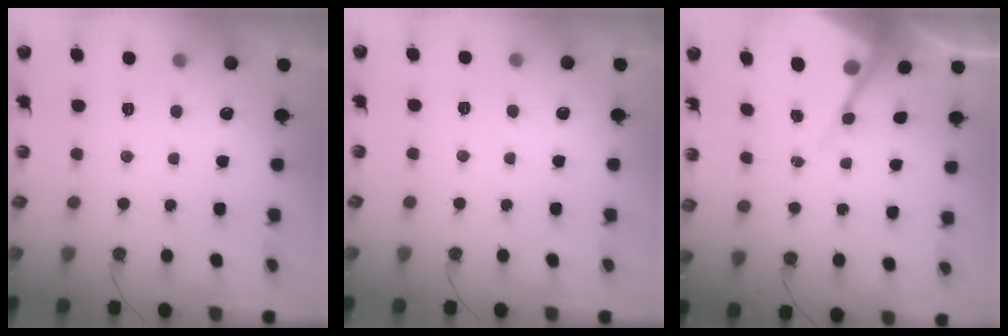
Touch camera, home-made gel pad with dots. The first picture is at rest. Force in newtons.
{"total": 2.6, "press": 2.5, "slide": 0.5}
{"total": 8.3, "press": 8.3, "slide": 0.7}